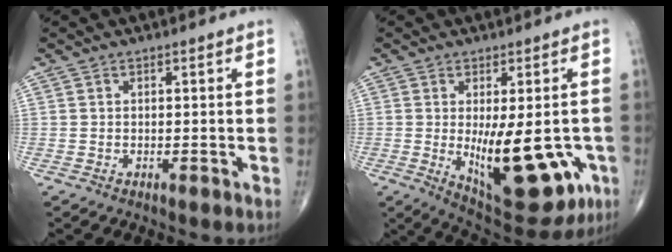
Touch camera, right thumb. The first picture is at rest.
{"total": 17.5, "force": [-3.8, 7.3, 15.4], "torque": [-0.186, -0.024, -0.029]}